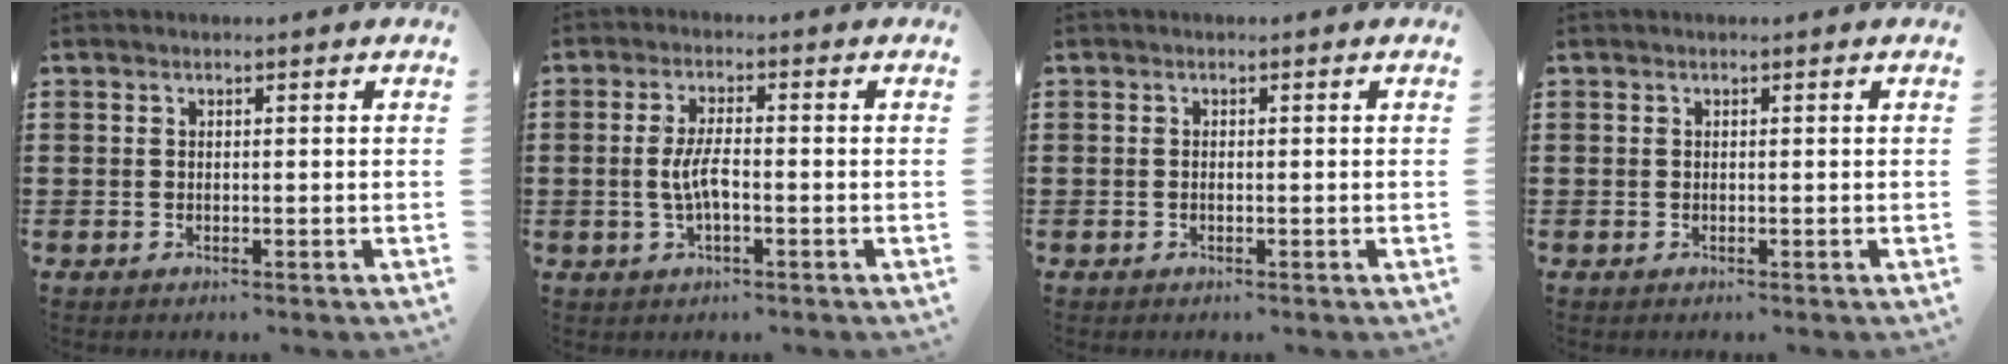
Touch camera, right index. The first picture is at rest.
{"total": 4.3, "force": [-0.7, 1.2, 4.1], "torque": [-0.096, -0.004, -0.020]}
{"total": 0.0}
{"total": 0.0}